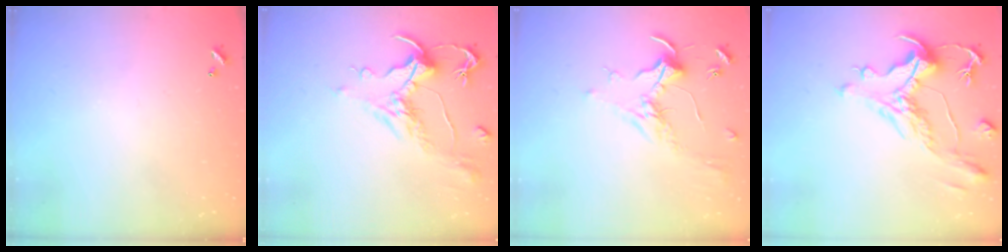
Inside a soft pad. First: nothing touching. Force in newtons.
{"total": 1.6, "press": 0.6, "slide": 1.4}
{"total": 1.7, "press": 1.5, "slide": 0.9}
{"total": 1.6, "press": 0.6, "slide": 1.5}